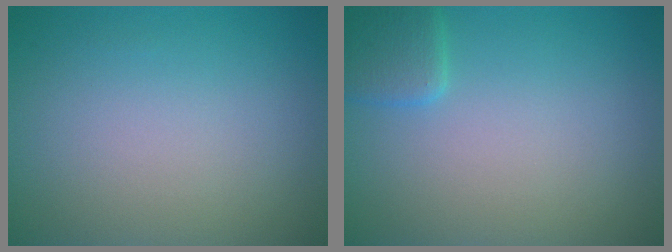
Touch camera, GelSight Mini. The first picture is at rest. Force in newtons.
{"total": 2.1, "press": 2.1, "slide": 0.1}